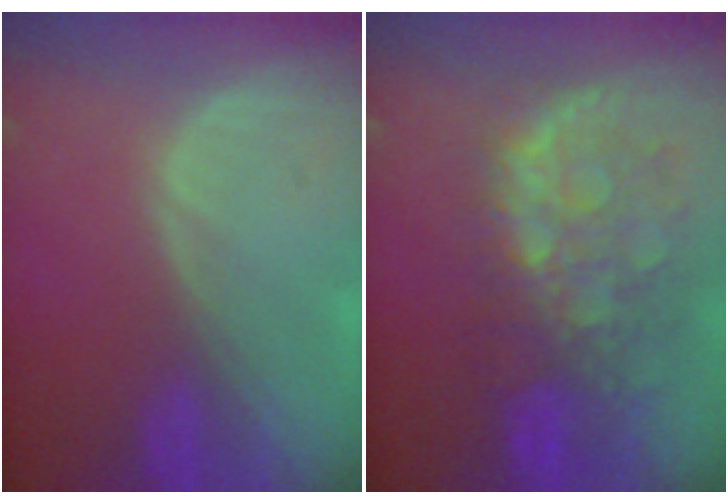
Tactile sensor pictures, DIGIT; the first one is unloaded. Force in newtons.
{"total": 10.9, "press": 9.5, "slide": 5.2}